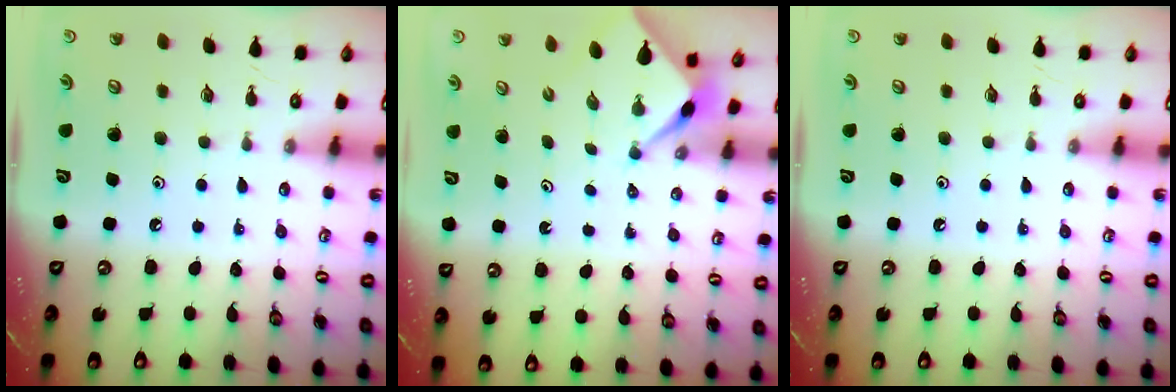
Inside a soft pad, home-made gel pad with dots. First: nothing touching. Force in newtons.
{"total": 2.2, "press": 2.2, "slide": 0.2}
{"total": 0.0}